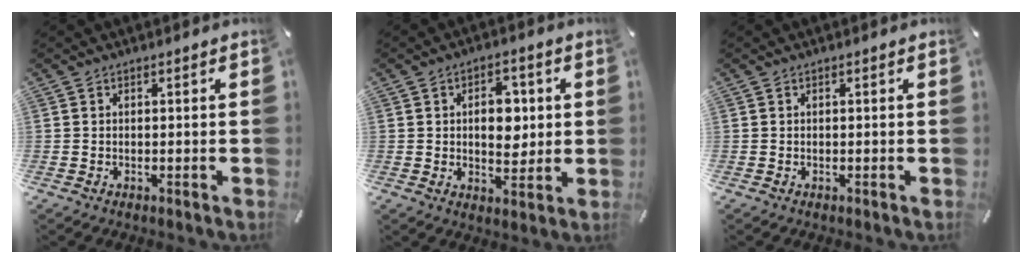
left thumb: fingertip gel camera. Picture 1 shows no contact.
{"total": 8.3, "force": [1.3, 5.7, 5.9], "torque": [-0.077, -0.002, 0.015]}
{"total": 0.0}